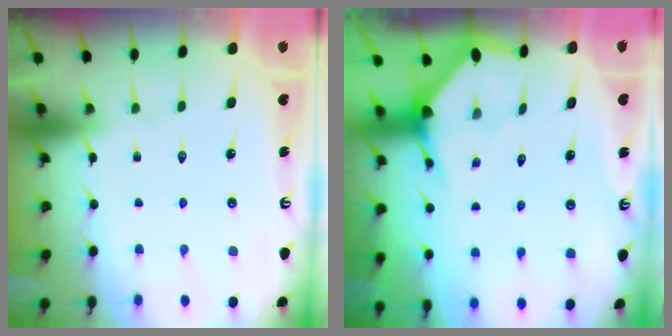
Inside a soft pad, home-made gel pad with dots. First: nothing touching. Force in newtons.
{"total": 2.8, "press": 2.8, "slide": 0.2}